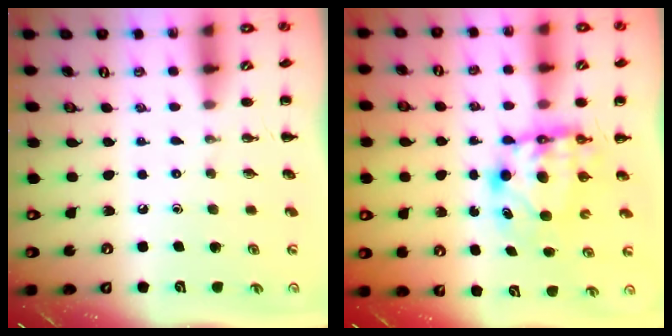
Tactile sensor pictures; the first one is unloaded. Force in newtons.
{"total": 6.6, "press": 6.4, "slide": 1.3}